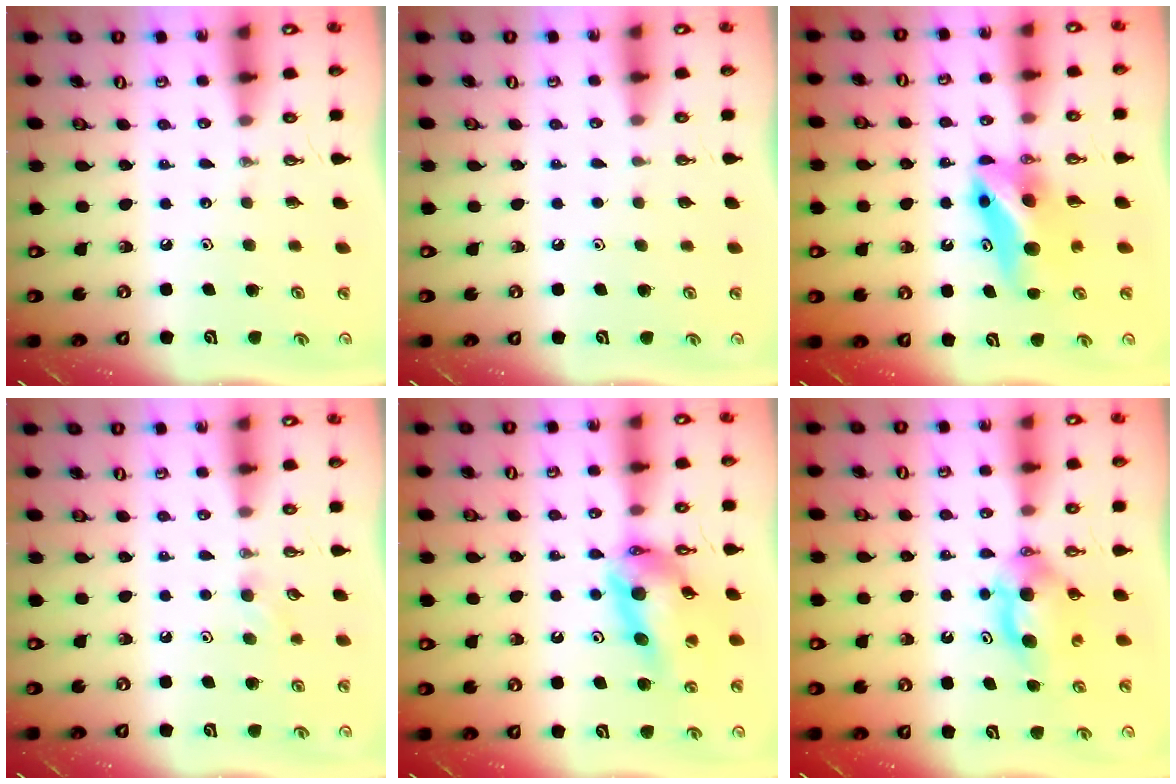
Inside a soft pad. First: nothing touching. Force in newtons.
{"total": 0.9, "press": 0.1, "slide": 0.9}
{"total": 9.4, "press": 7.4, "slide": 5.8}
{"total": 4.3, "press": 4.1, "slide": 1.3}
{"total": 13.9, "press": 13.8, "slide": 1.4}
{"total": 7.9, "press": 4.8, "slide": 6.2}